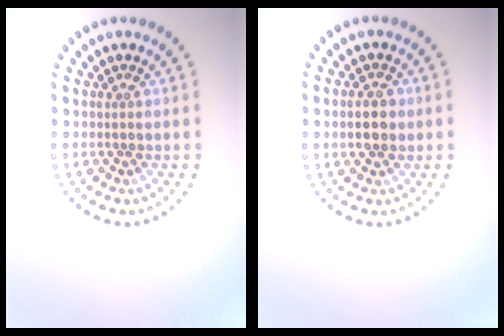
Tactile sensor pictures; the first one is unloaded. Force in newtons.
{"total": 2.3, "press": 2.3, "slide": 0.2}